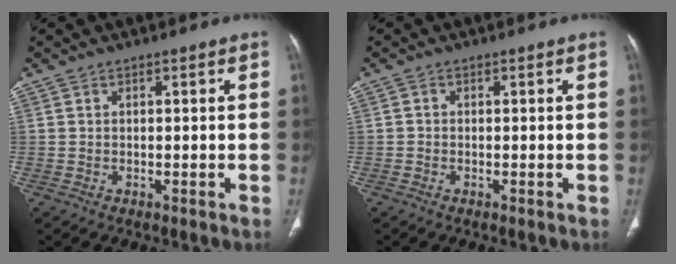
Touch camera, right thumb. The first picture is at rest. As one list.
[{"total": 0.6, "force": [-0.2, 0.5, 0.2], "torque": [-0.002, 0.002, -0.008]}]